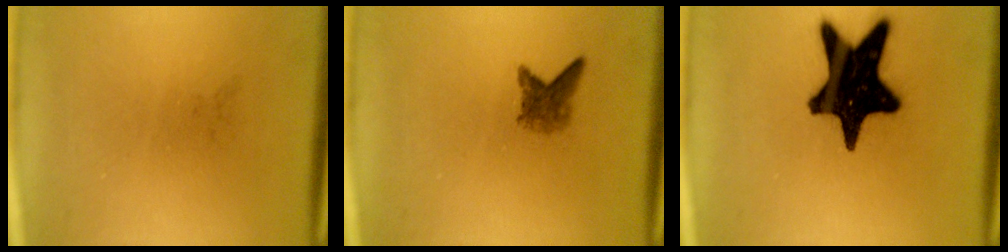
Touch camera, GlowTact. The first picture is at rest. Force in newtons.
{"total": 2.3}
{"total": 19.1}